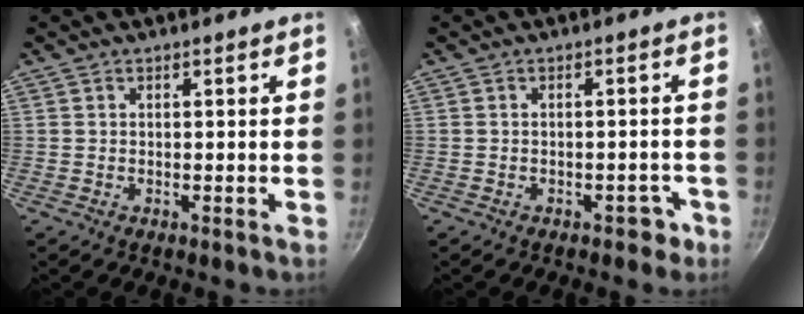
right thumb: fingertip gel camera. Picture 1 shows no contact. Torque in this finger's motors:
{"motor_torque": [0.16, 0.42, 0.15, -0.59, 0.07]}